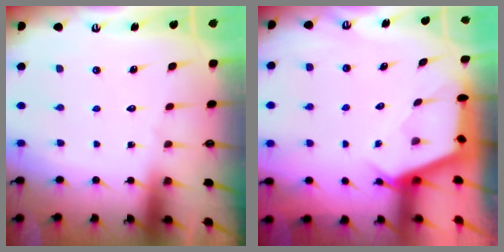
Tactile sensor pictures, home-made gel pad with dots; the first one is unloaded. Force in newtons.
{"total": 2.8, "press": 2.8, "slide": 0.3}